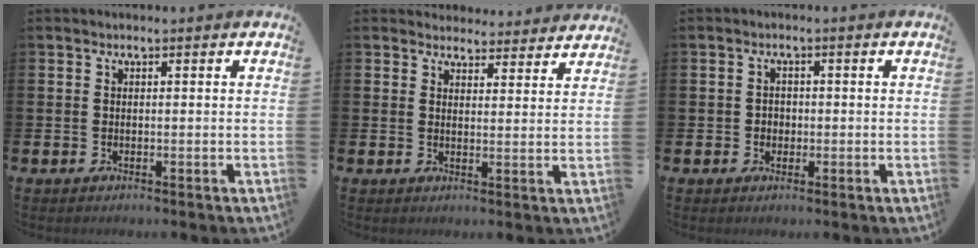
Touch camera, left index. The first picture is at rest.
{"total": 4.0, "force": [3.9, 1.0, -0.1], "torque": [0.003, -0.026, 0.070]}
{"total": 1.5, "force": [-0.2, 1.4, 0.4], "torque": [0.003, 0.003, -0.008]}